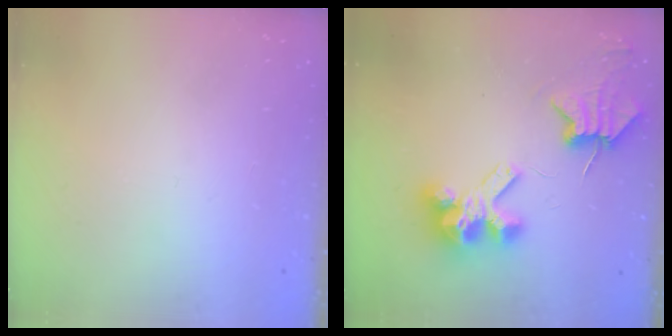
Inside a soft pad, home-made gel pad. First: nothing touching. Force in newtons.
{"total": 8.9, "press": 8.8, "slide": 1.1}